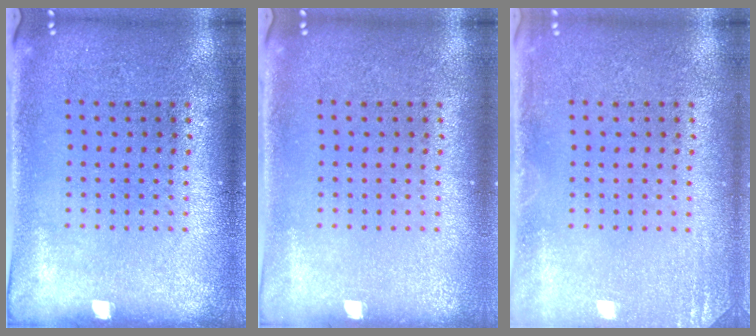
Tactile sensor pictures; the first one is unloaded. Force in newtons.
{"total": 0.0}
{"total": 1.5, "press": 1.4, "slide": 0.2}